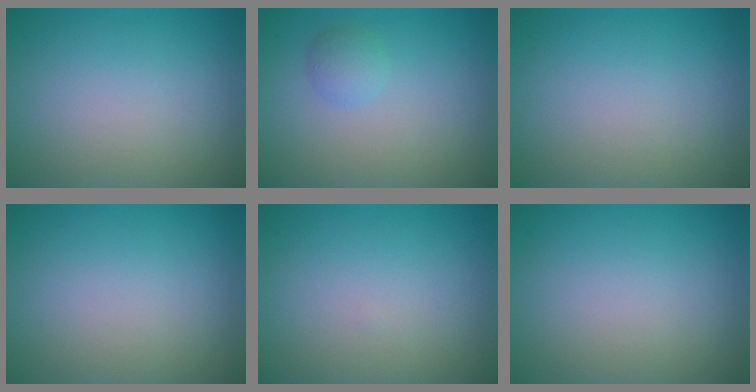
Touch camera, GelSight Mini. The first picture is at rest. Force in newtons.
{"total": 1.5, "press": 1.5, "slide": 0.1}
{"total": 0.0}
{"total": 0.0}
{"total": 0.0}
{"total": 0.0}